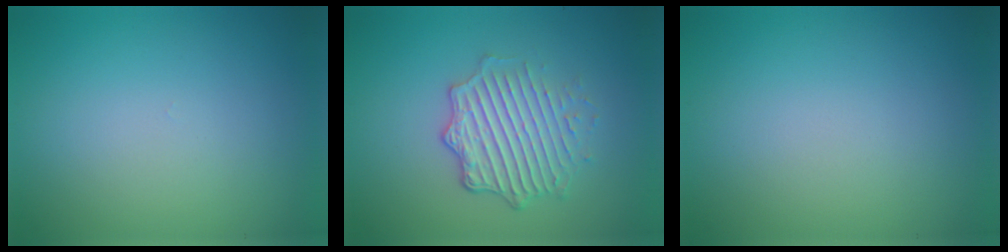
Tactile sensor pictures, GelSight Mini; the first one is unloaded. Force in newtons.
{"total": 4.9, "press": 3.5, "slide": 3.3}
{"total": 0.0}